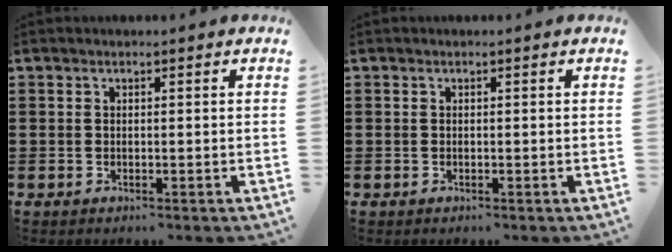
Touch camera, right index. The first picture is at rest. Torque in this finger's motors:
{"motor_torque": [-0.88, 1.25, -0.09, -0.01]}